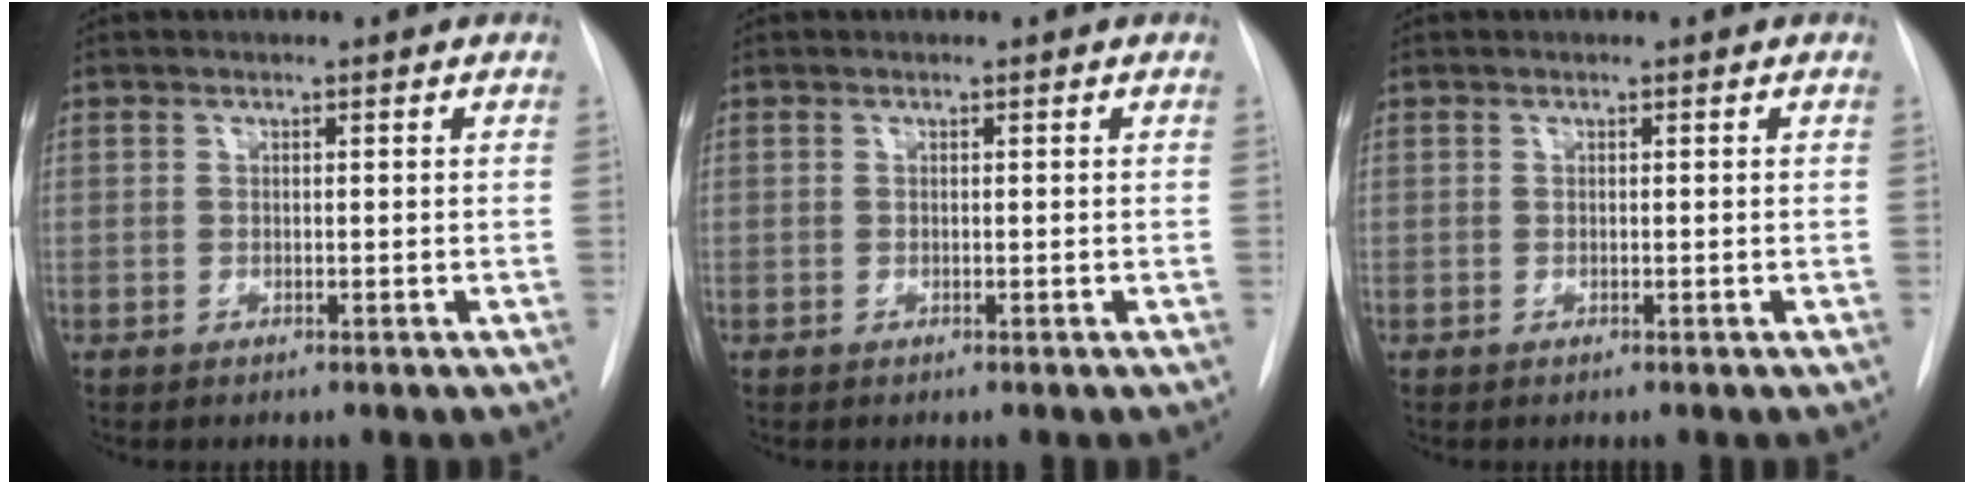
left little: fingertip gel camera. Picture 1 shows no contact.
{"total": 0.0}
{"total": 0.0}